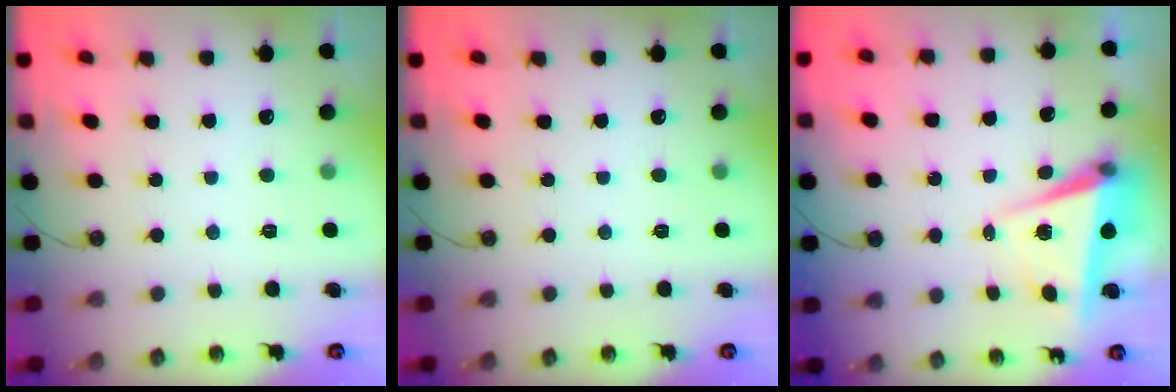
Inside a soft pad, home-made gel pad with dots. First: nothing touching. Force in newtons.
{"total": 0.0}
{"total": 6.0, "press": 4.9, "slide": 3.3}